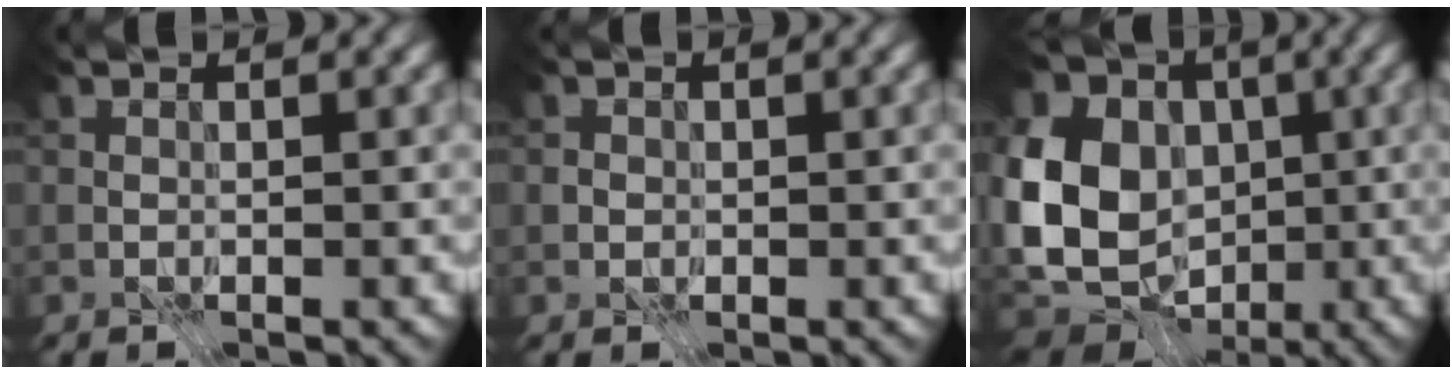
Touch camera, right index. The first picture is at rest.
{"total": 0.7, "force": [-0.2, 0.7, 0.0], "torque": [0.000, -0.002, -0.007]}
{"total": 16.0, "force": [-1.1, 12.5, 9.9], "torque": [-0.219, 0.011, -0.029]}